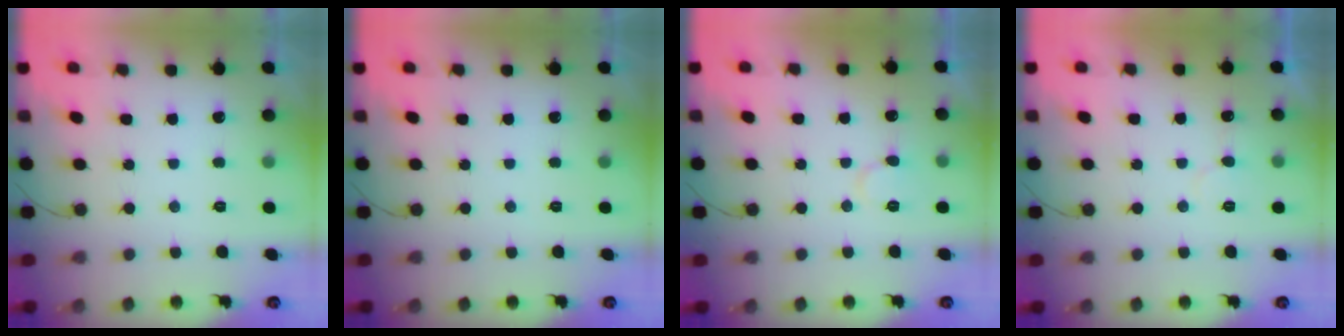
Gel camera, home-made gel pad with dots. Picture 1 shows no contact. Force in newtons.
{"total": 0.0}
{"total": 7.0, "press": 6.9, "slide": 1.0}
{"total": 6.5, "press": 6.5, "slide": 0.4}